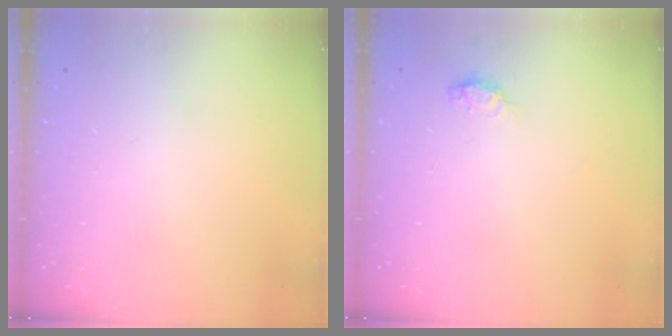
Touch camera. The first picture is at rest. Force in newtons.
{"total": 4.0, "press": 4.0, "slide": 0.5}